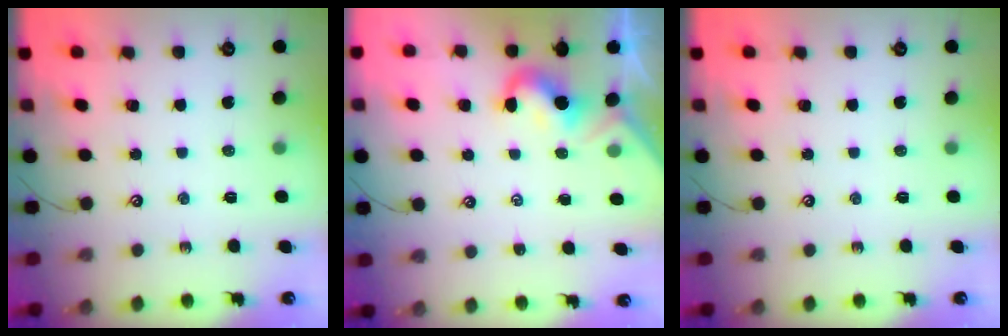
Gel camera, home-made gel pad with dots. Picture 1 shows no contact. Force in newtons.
{"total": 1.2, "press": 1.2, "slide": 0.3}
{"total": 0.0}